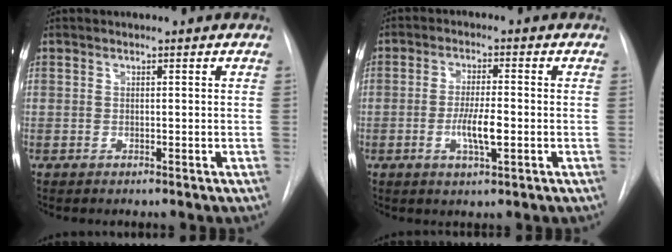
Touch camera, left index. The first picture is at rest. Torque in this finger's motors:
{"motor_torque": [0.68, 0.16, 0.20, 0.07]}